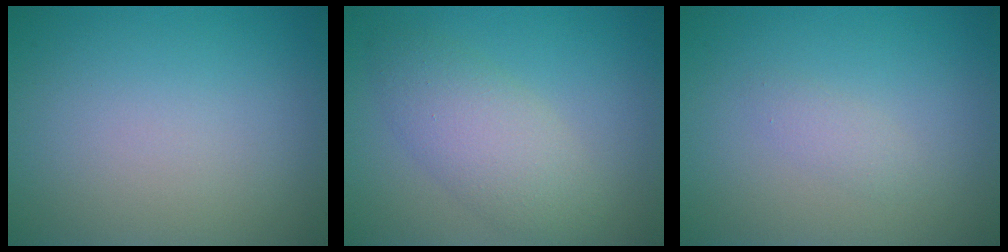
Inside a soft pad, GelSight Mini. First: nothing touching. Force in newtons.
{"total": 4.3, "press": 4.3, "slide": 0.2}
{"total": 1.0, "press": 1.0, "slide": 0.1}